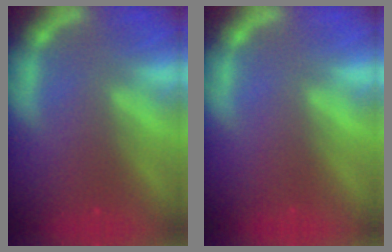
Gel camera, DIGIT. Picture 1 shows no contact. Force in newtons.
{"total": 0.0}